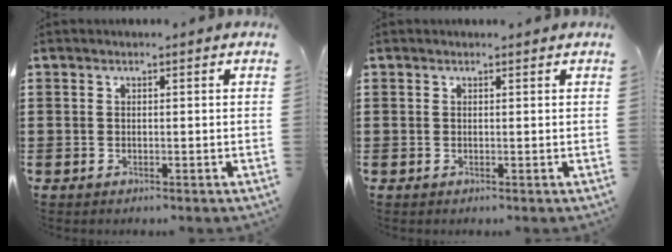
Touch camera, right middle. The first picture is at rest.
{"total": 0.0}